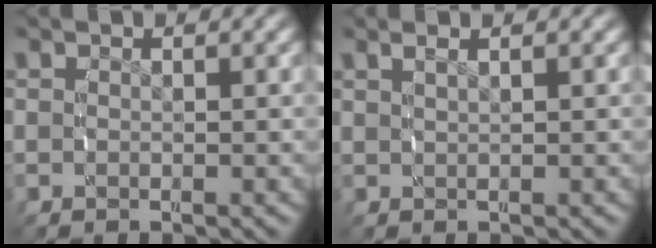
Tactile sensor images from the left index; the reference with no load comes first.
{"total": 1.3, "force": [1.0, -0.6, 0.7], "torque": [-0.007, 0.003, 0.023]}